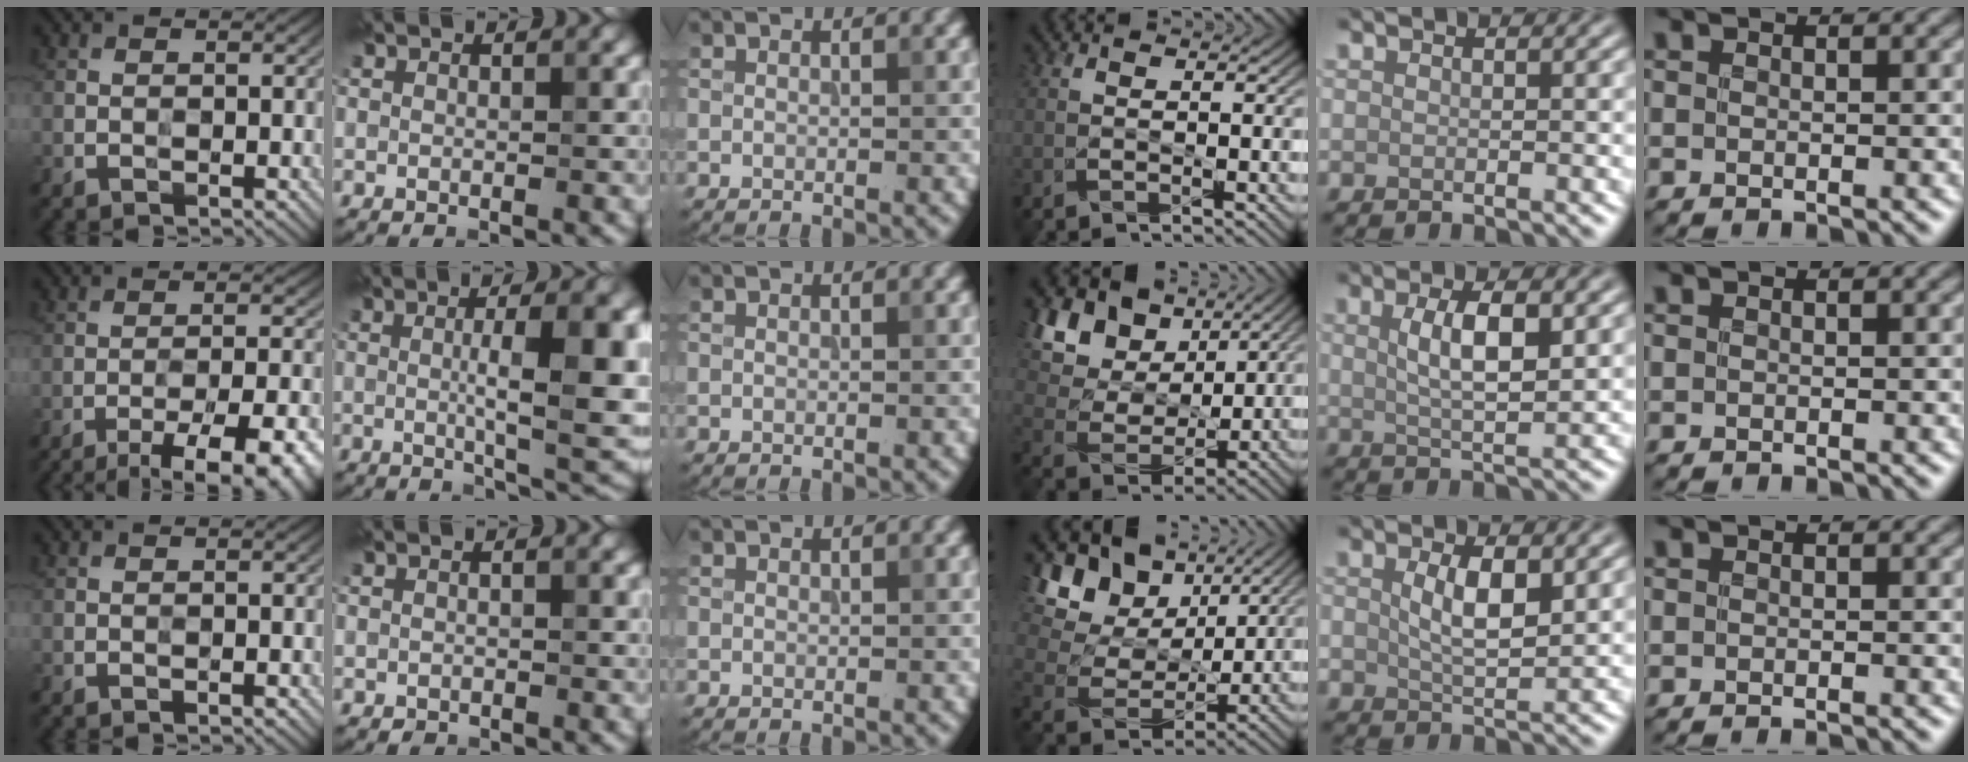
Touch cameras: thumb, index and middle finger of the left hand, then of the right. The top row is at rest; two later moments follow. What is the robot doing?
{"motion": "wipe", "object": "measuring cup"}